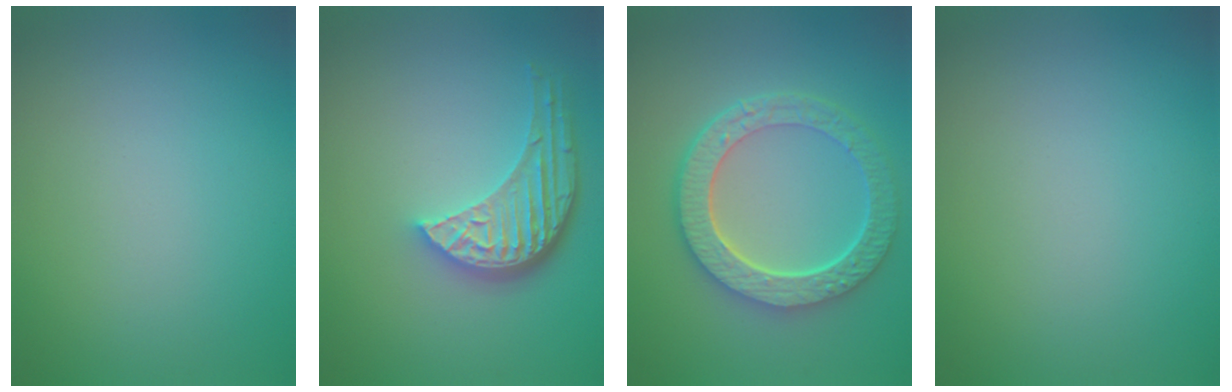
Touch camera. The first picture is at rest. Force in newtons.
{"total": 5.2, "press": 3.9, "slide": 3.4}
{"total": 6.6, "press": 5.2, "slide": 4.1}
{"total": 0.0}